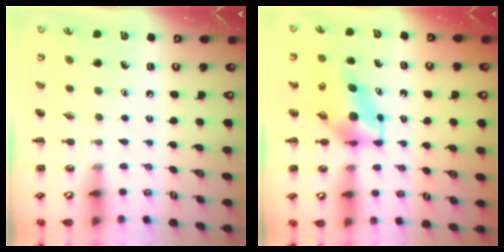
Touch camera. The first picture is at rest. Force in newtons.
{"total": 5.6, "press": 5.5, "slide": 1.1}